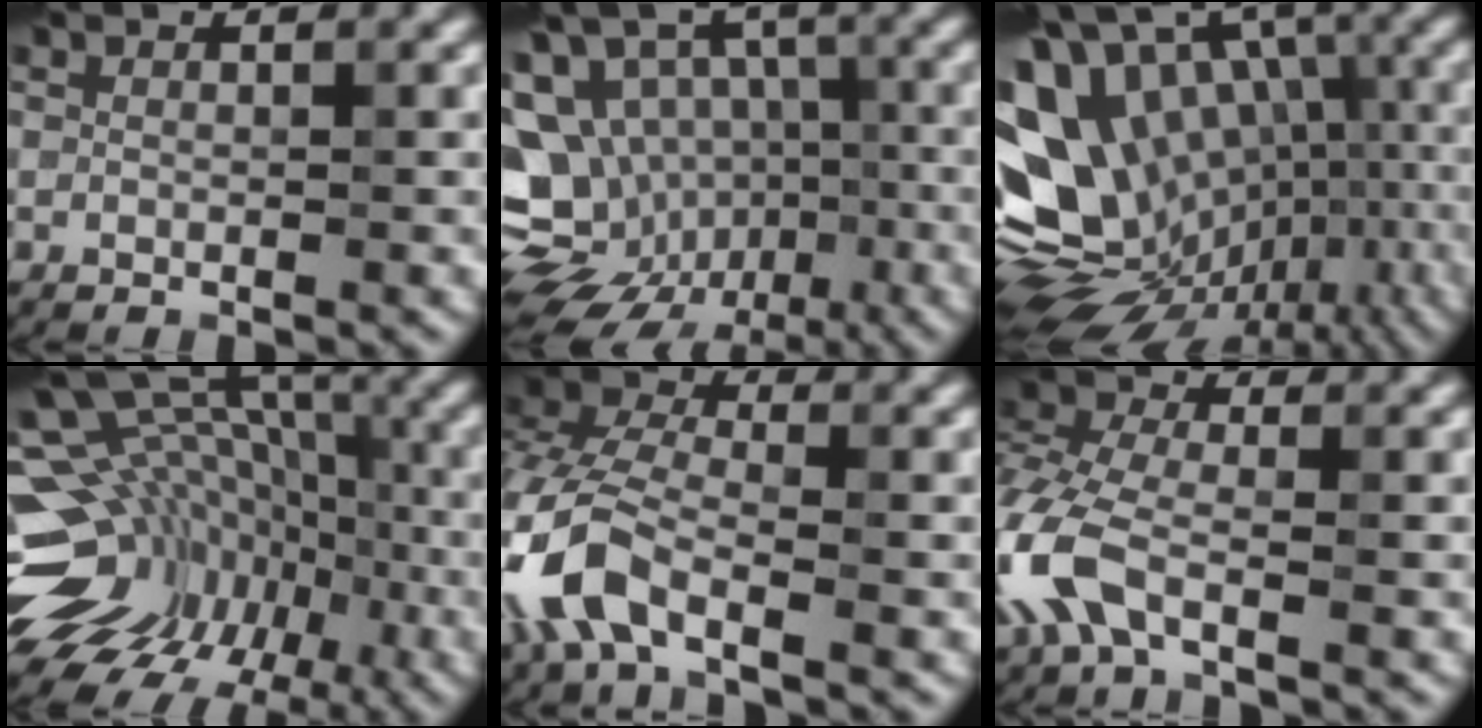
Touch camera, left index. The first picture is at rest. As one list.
[{"total": 15.4, "force": [-5.3, 12.5, 7.2], "torque": [-0.151, -0.018, -0.075]}, {"total": 16.4, "force": [-1.5, 11.7, 11.4], "torque": [-0.198, -0.006, 0.008]}, {"total": 15.5, "force": [-5.0, 11.1, 9.6], "torque": [-0.157, 0.015, -0.042]}, {"total": 7.9, "force": [-3.6, 4.0, 5.8], "torque": [-0.138, 0.004, -0.089]}, {"total": 7.2, "force": [-2.8, 3.7, 5.5], "torque": [-0.144, 0.005, -0.076]}]